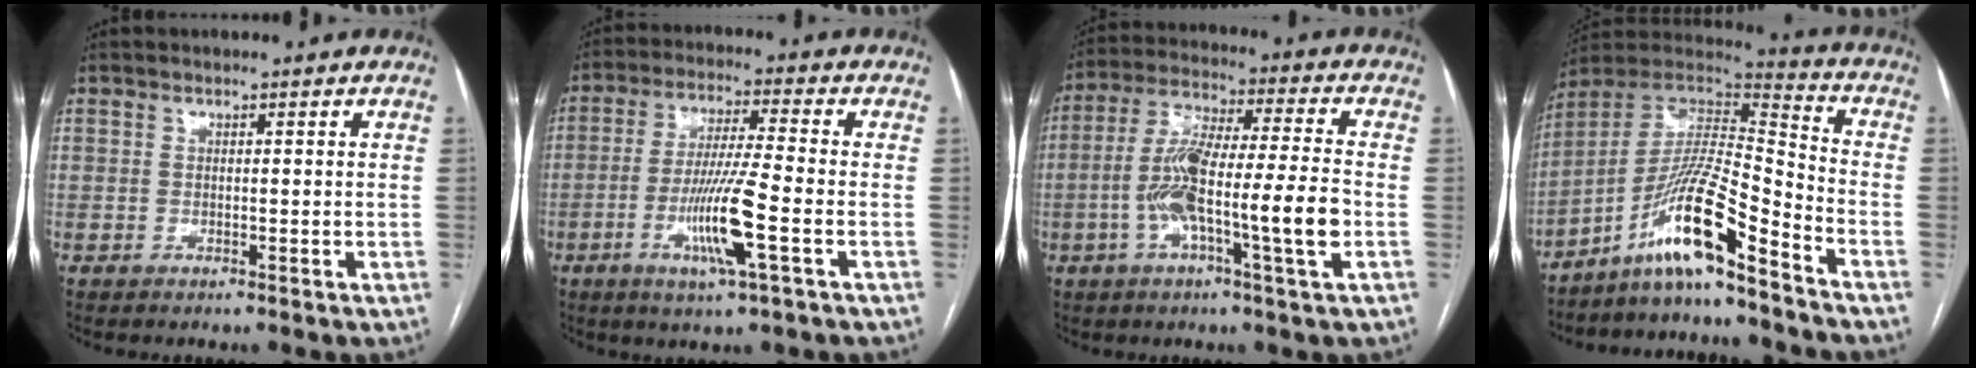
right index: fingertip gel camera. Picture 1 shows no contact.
{"total": 10.5, "force": [-3.5, -0.2, 9.9], "torque": [-0.194, -0.012, -0.067]}
{"total": 14.1, "force": [-3.5, 0.7, 13.6], "torque": [-0.254, 0.008, -0.067]}
{"total": 14.4, "force": [-10.0, 0.1, 10.3], "torque": [-0.195, 0.010, -0.182]}